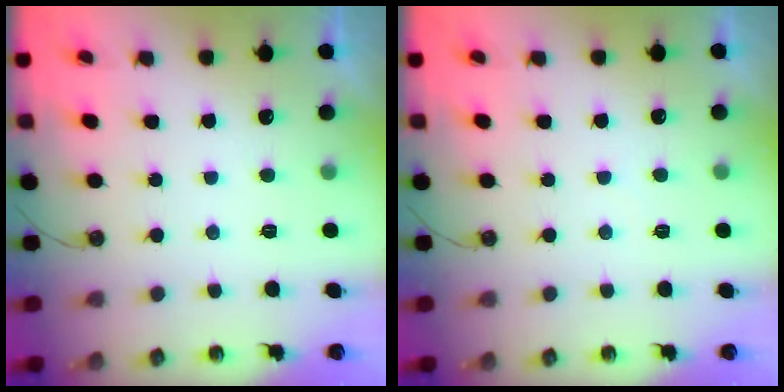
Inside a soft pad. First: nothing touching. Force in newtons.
{"total": 2.4, "press": 2.3, "slide": 0.5}